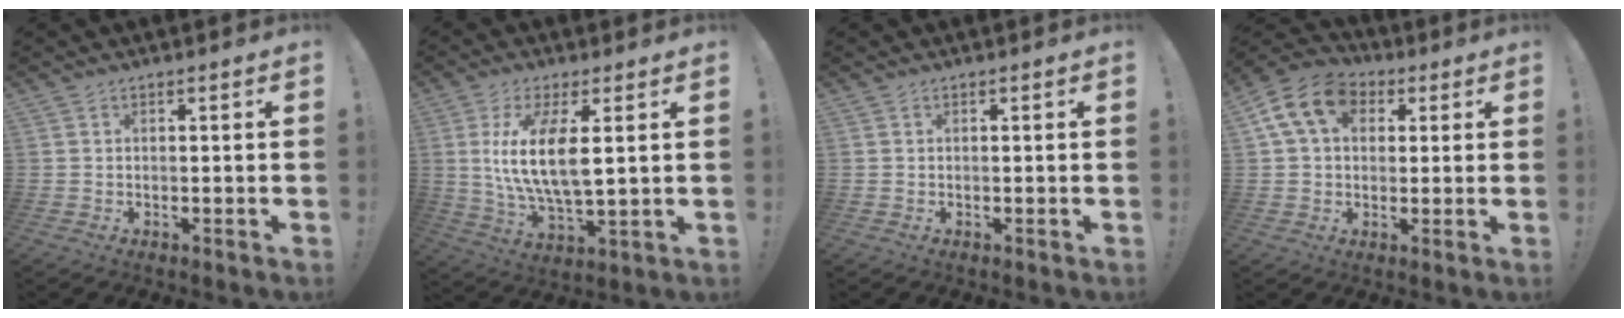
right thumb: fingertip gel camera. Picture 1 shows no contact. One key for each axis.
{"total": 14.3, "fx": 3.0, "fy": 4.9, "fz": 13.1, "tx": -0.246, "ty": -0.020, "tz": 0.043}
{"total": 0.0}
{"total": 13.6, "fx": 4.7, "fy": 9.9, "fz": 8.0, "tx": -0.134, "ty": -0.003, "tz": 0.093}